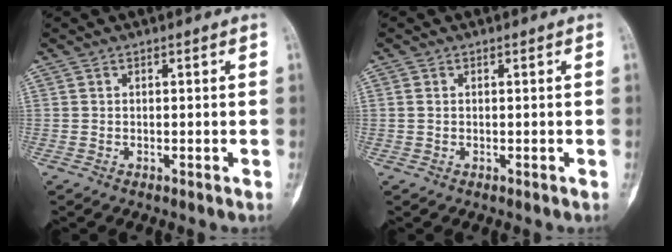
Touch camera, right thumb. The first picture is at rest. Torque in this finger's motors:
{"motor_torque": [-0.32, -0.35, -0.11, 0.41, -0.11]}